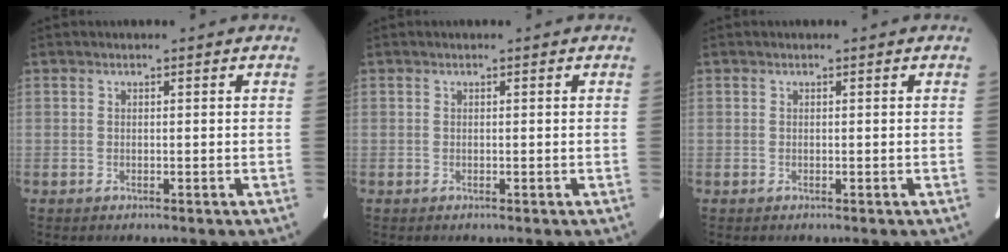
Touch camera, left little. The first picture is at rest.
{"total": 0.0}
{"total": 0.0}